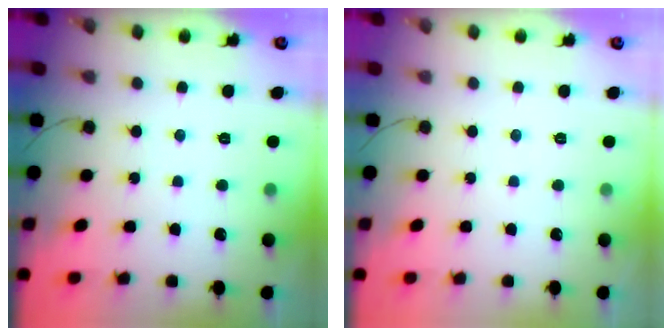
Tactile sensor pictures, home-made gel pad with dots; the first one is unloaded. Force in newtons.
{"total": 0.0}